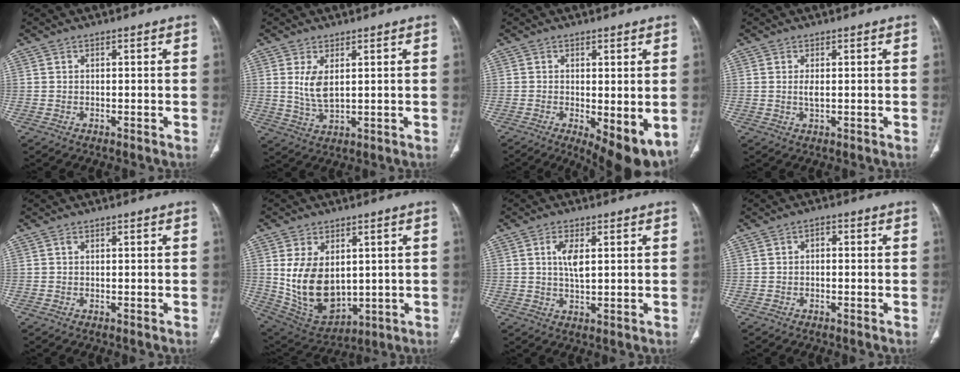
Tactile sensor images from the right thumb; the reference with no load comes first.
{"total": 5.2, "force": [1.3, 2.3, 4.5], "torque": [-0.090, -0.014, 0.037]}
{"total": 10.4, "force": [-2.8, 3.8, 9.3], "torque": [-0.124, -0.025, -0.032]}
{"total": 1.7, "force": [0.1, 0.6, 1.6], "torque": [-0.036, -0.003, 0.007]}
{"total": 0.0}
{"total": 14.7, "force": [1.5, 9.7, 11.0], "torque": [-0.169, -0.014, 0.060]}
{"total": 4.7, "force": [1.3, 1.8, 4.2], "torque": [-0.078, -0.011, 0.023]}
{"total": 1.2, "force": [-0.3, 0.9, 0.8], "torque": [-0.003, 0.005, -0.011]}